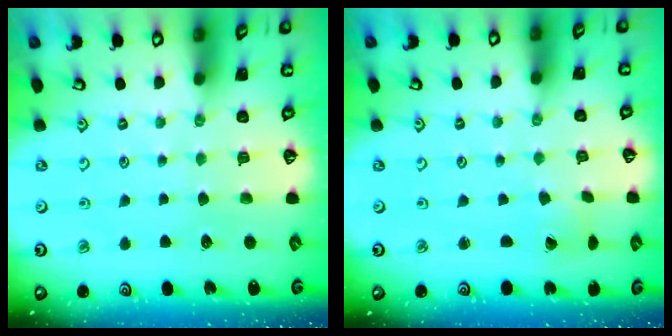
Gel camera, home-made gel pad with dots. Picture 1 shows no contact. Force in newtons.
{"total": 1.1, "press": 1.1, "slide": 0.1}